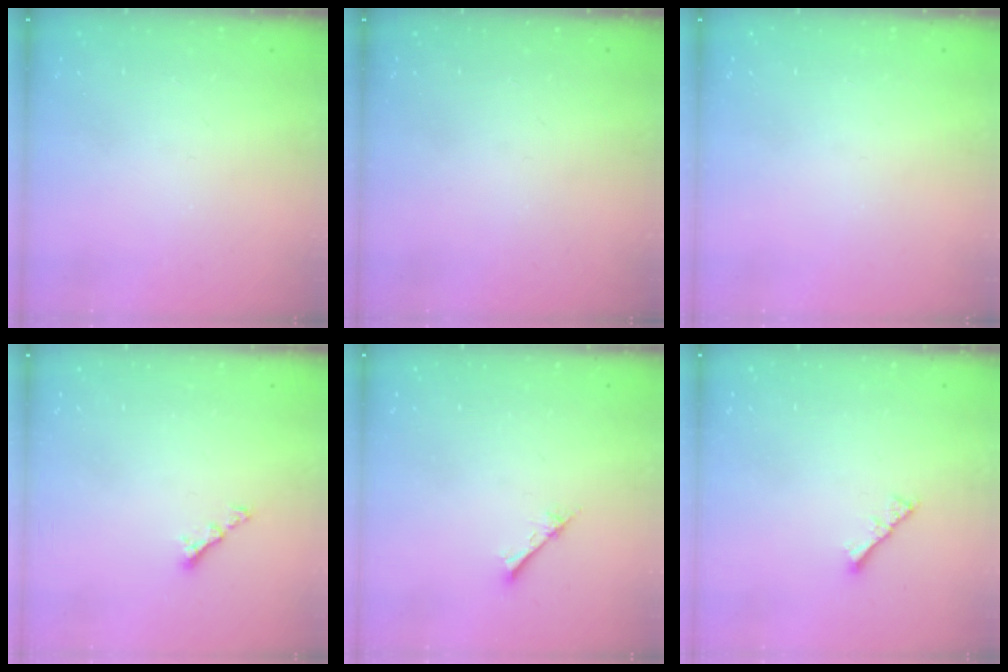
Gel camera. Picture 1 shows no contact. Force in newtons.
{"total": 0.0}
{"total": 0.0}
{"total": 3.9, "press": 3.9, "slide": 0.6}
{"total": 2.3, "press": 2.3, "slide": 0.3}
{"total": 2.8, "press": 2.8, "slide": 0.6}